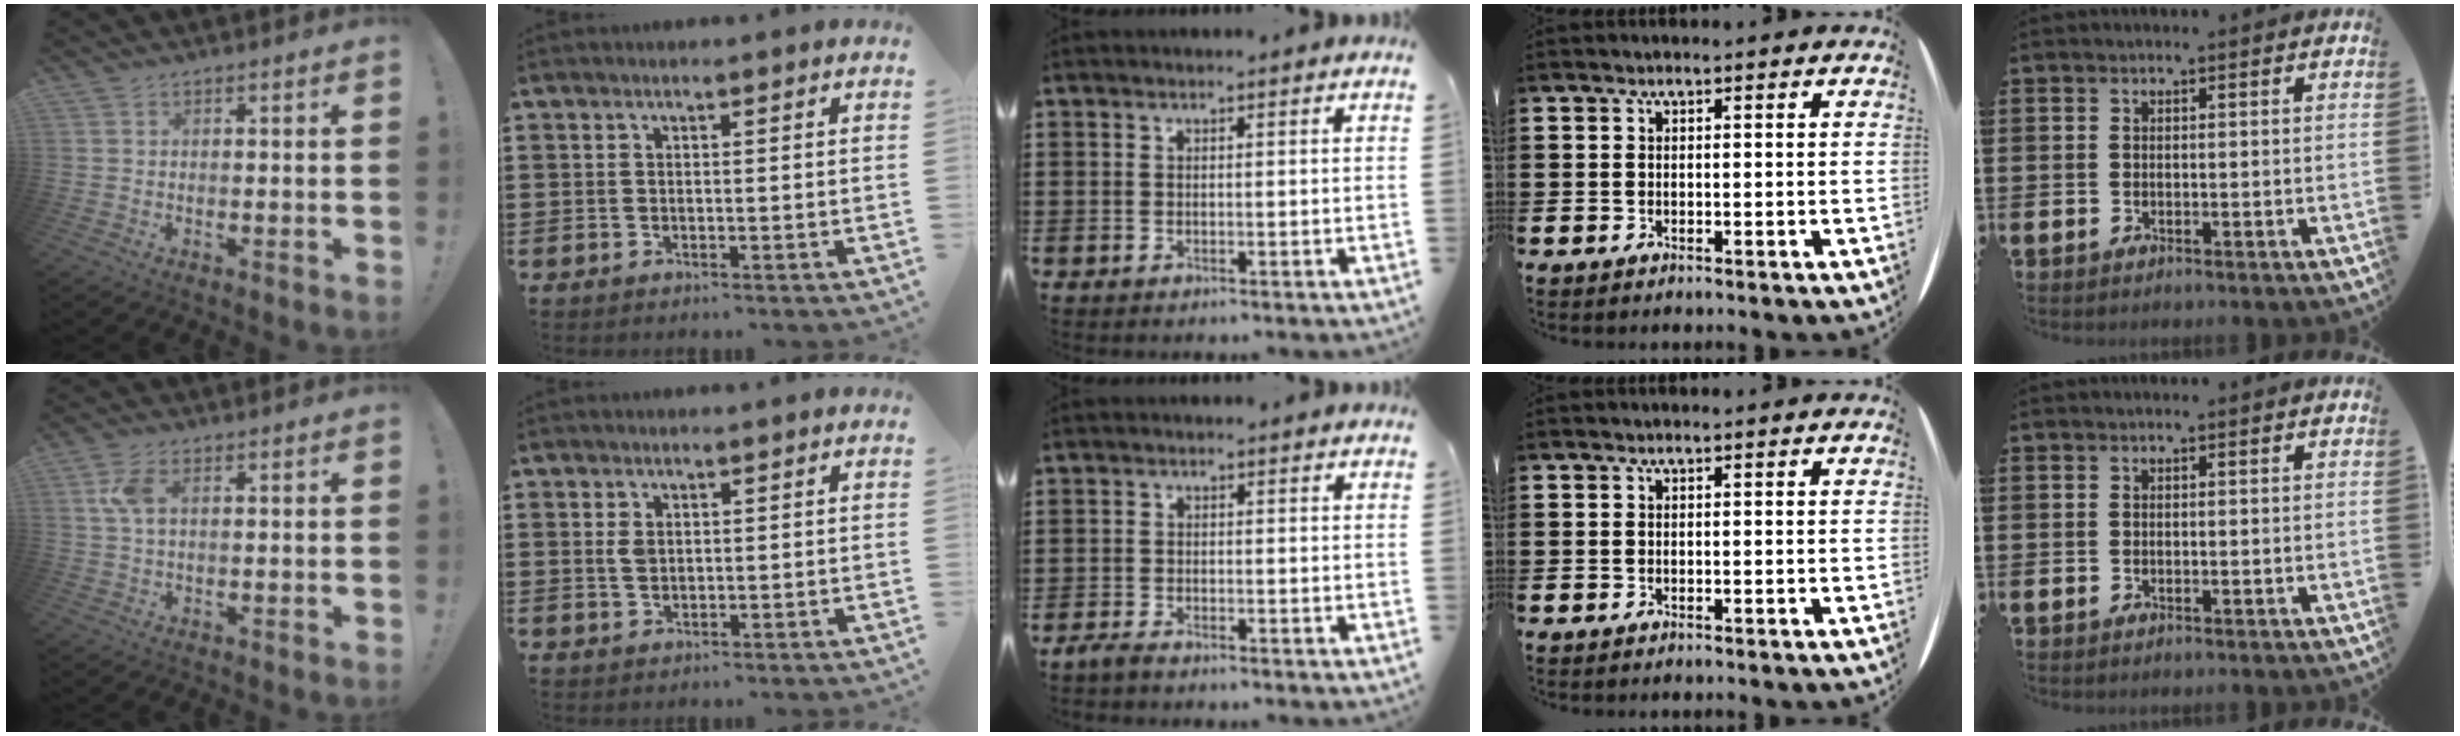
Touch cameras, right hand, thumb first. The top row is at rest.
{"thumb": {"total": 5.8, "force": [1.6, 3.0, 4.7], "torque": [-0.100, 0.006, 0.028]}, "index": {"total": 2.0, "force": [0.4, 1.2, 1.5], "torque": [-0.035, 0.005, 0.007]}, "middle": {"total": 1.7, "force": [-1.4, 0.3, 0.9], "torque": [-0.026, -0.002, -0.030]}}